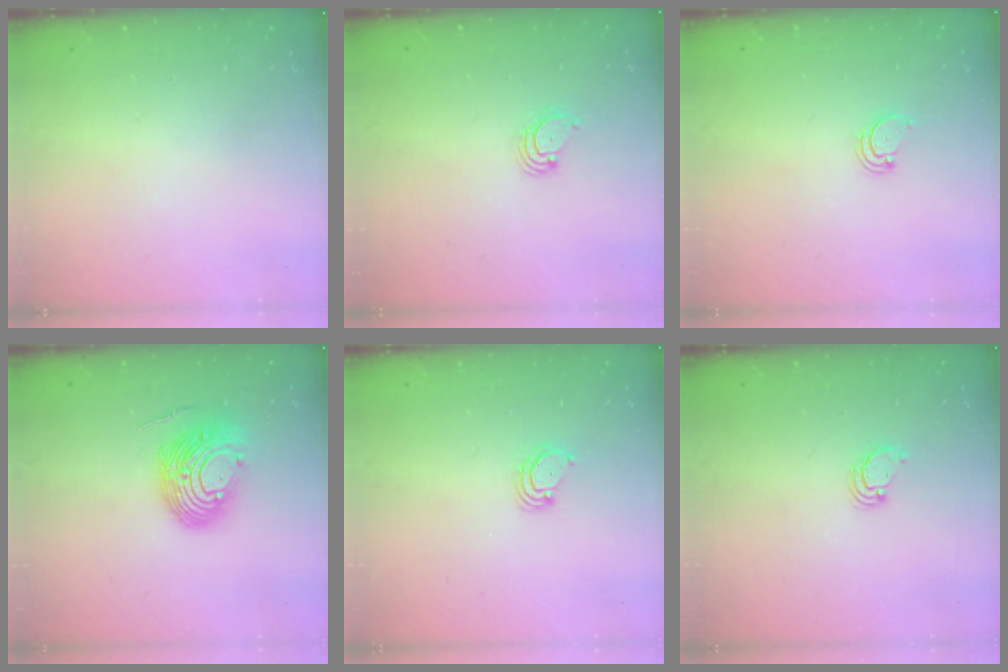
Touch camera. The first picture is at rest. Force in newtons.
{"total": 2.7, "press": 2.7, "slide": 0.3}
{"total": 2.6, "press": 2.5, "slide": 0.5}
{"total": 13.4, "press": 13.3, "slide": 1.5}
{"total": 2.9, "press": 2.9, "slide": 0.3}
{"total": 2.6, "press": 2.6, "slide": 0.2}